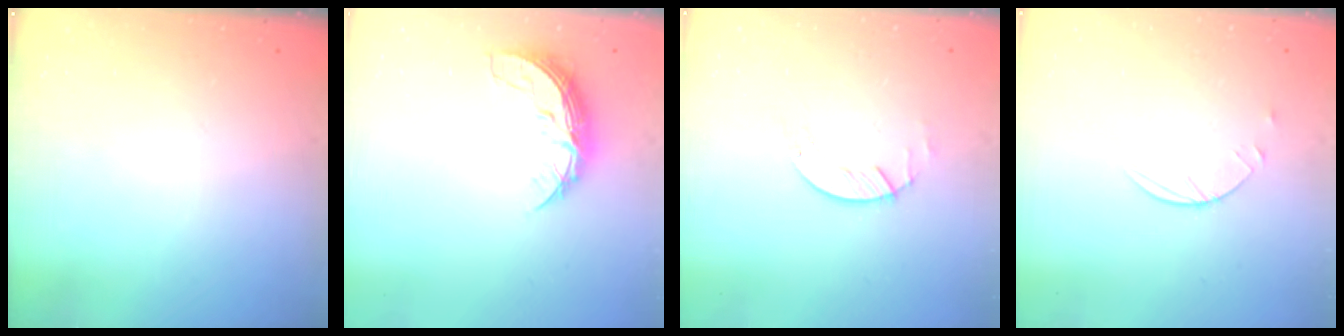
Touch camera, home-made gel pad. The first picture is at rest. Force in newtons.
{"total": 8.0, "press": 8.0, "slide": 0.5}
{"total": 2.0, "press": 2.0, "slide": 0.2}
{"total": 2.9, "press": 2.8, "slide": 0.3}